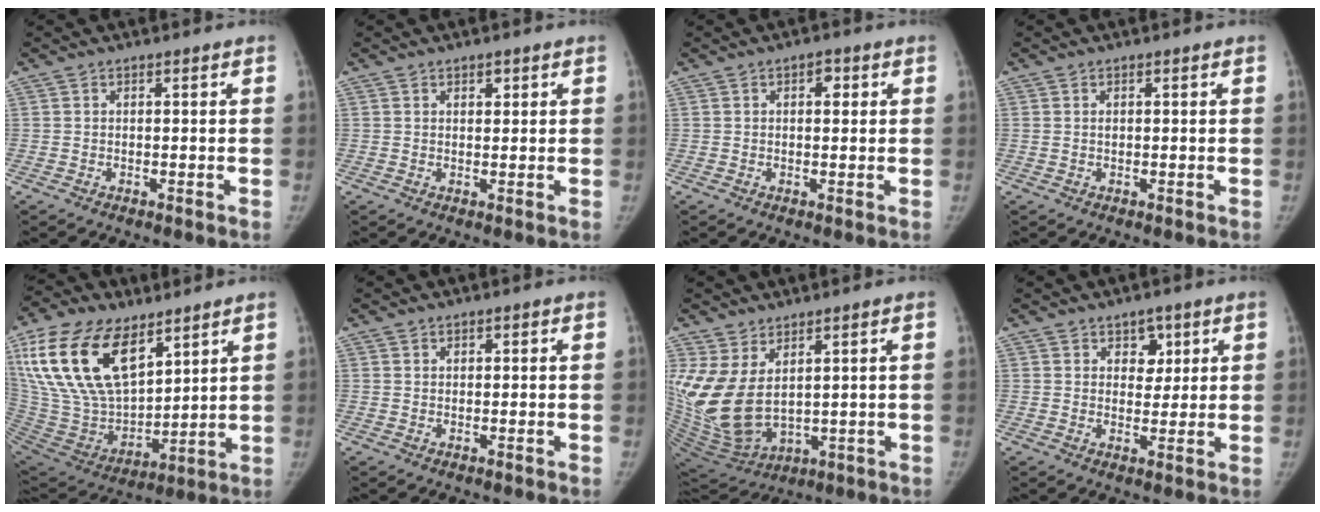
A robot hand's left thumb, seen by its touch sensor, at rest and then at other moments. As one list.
[{"total": 1.7, "force": [1.0, 1.0, 0.9], "torque": [-0.002, -0.005, 0.015]}, {"total": 2.6, "force": [0.9, 1.5, 1.9], "torque": [-0.015, 0.000, 0.009]}, {"total": 0.7, "force": [0.3, 0.5, 0.4], "torque": [-0.005, -0.001, 0.005]}, {"total": 26.8, "force": [13.8, 14.4, 17.8], "torque": [-0.353, -0.035, 0.268]}, {"total": 0.9, "force": [0.6, 0.6, 0.1], "torque": [0.010, -0.003, 0.006]}, {"total": 14.1, "force": [4.2, 7.9, 10.9], "torque": [-0.230, -0.033, 0.110]}, {"total": 4.5, "force": [2.4, 3.2, 2.1], "torque": [0.002, -0.014, 0.037]}]